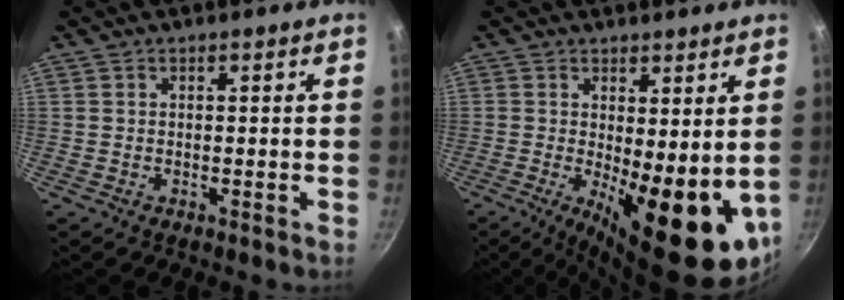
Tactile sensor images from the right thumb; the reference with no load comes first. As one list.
[{"total": 15.6, "force": [-1.0, 5.6, 14.5], "torque": [-0.169, -0.024, -0.001]}]